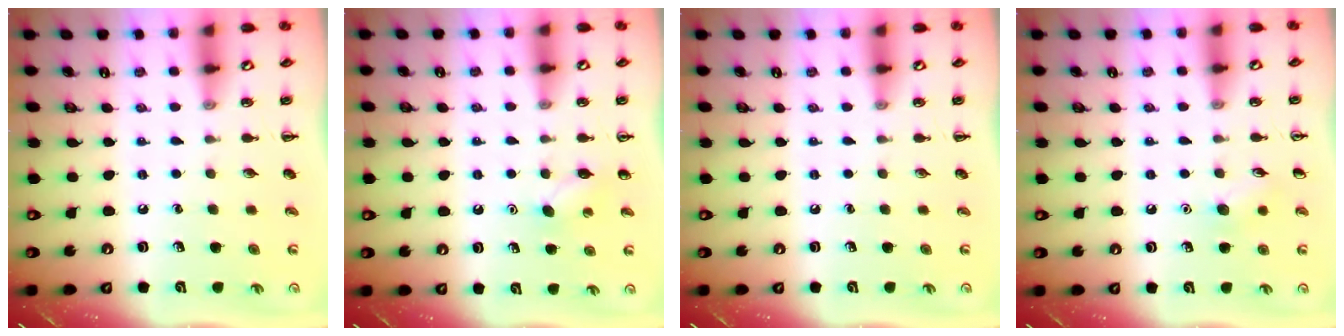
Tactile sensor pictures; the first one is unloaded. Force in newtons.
{"total": 5.5, "press": 5.3, "slide": 1.4}
{"total": 0.0}
{"total": 6.1, "press": 5.9, "slide": 1.8}